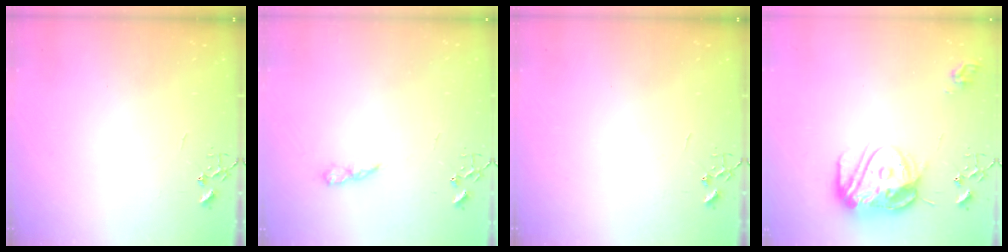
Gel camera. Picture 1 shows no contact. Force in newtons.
{"total": 5.8, "press": 5.7, "slide": 0.6}
{"total": 0.0}
{"total": 19.1, "press": 19.1, "slide": 1.5}